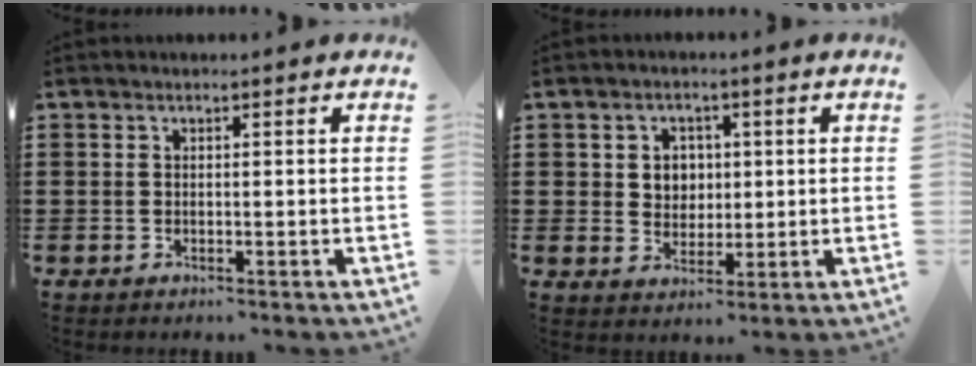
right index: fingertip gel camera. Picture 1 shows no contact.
{"total": 3.8, "force": [0.9, 3.4, 1.3], "torque": [-0.040, 0.012, 0.012]}